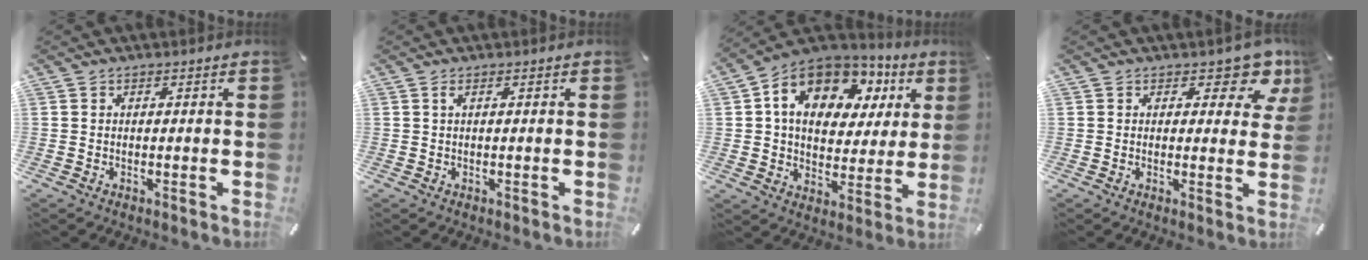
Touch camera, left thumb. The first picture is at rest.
{"total": 0.9, "force": [0.2, 0.1, 0.9], "torque": [-0.016, 0.001, 0.003]}
{"total": 16.0, "force": [6.8, 11.7, 8.6], "torque": [-0.146, -0.022, 0.124]}
{"total": 7.7, "force": [5.1, 4.0, 4.1], "torque": [-0.031, -0.036, 0.082]}